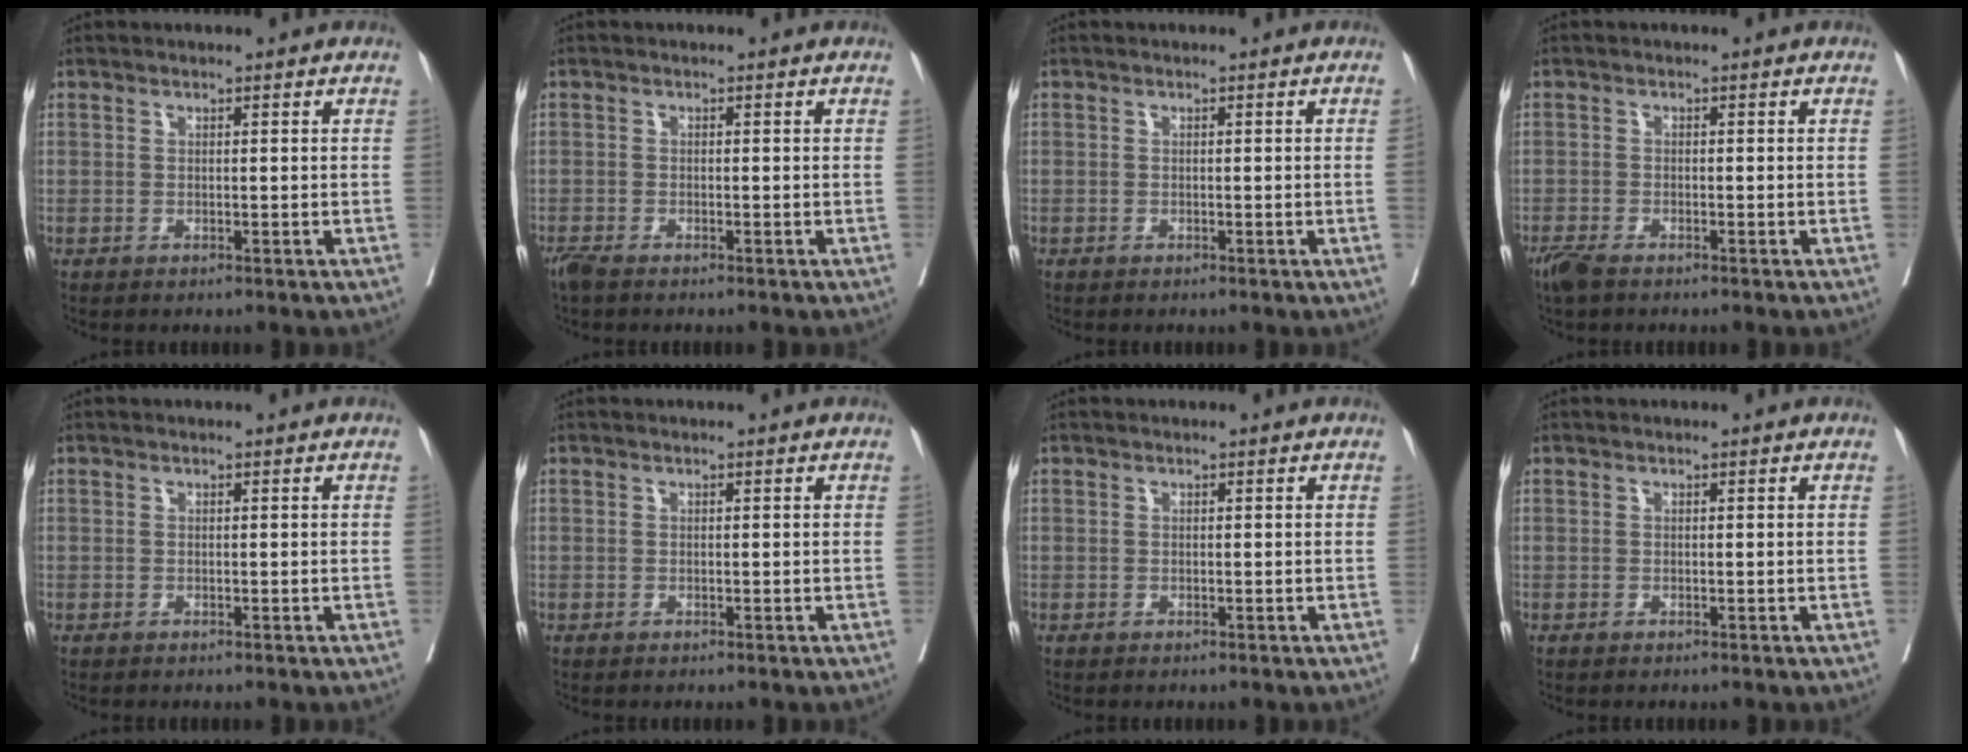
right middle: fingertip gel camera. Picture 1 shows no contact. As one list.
[{"total": 2.0, "force": [-1.7, 0.5, 1.1], "torque": [-0.027, -0.008, -0.033]}, {"total": 0.5, "force": [0.0, -0.3, 0.4], "torque": [-0.004, -0.002, 0.000]}, {"total": 3.0, "force": [-2.3, 0.9, 1.7], "torque": [-0.039, -0.008, -0.042]}, {"total": 0.0}, {"total": 0.0}, {"total": 0.0}, {"total": 0.0}]